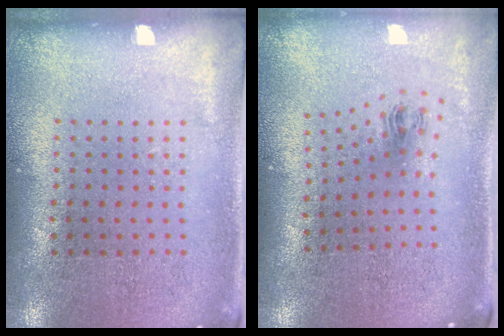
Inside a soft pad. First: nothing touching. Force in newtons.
{"total": 1.0, "press": 0.4, "slide": 0.9}